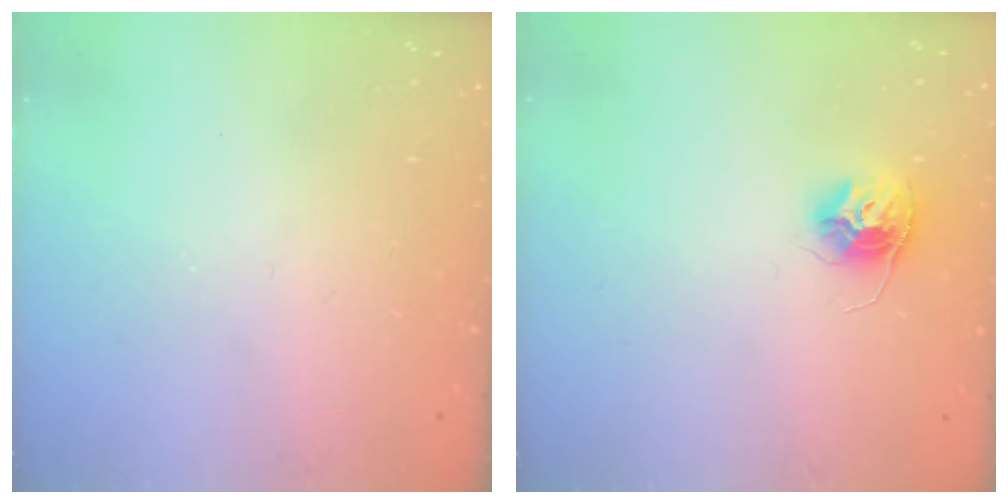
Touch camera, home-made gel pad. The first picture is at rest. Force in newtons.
{"total": 10.3, "press": 10.3, "slide": 0.6}